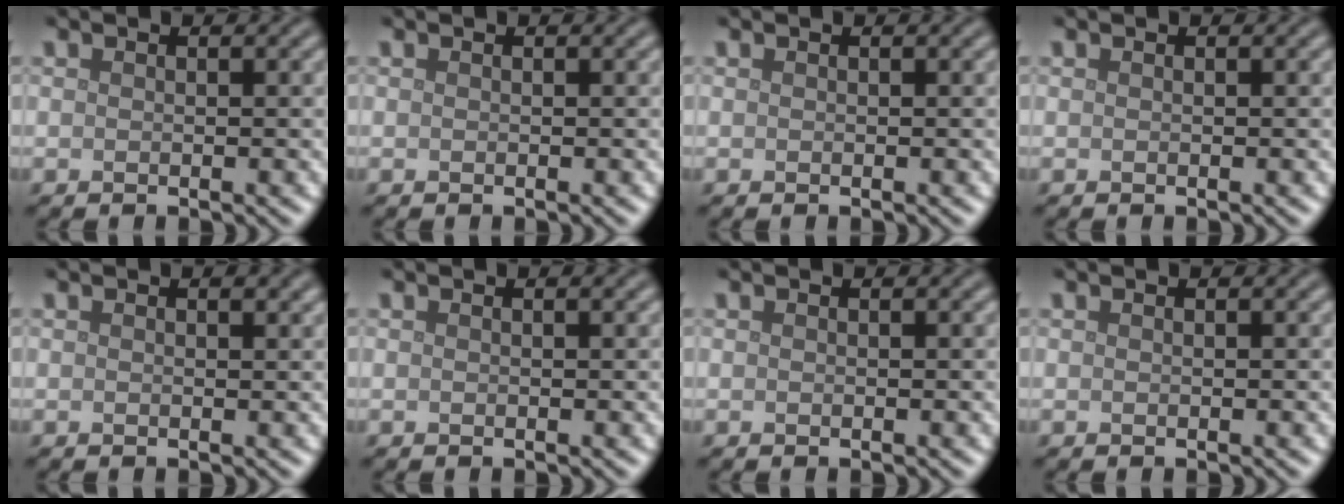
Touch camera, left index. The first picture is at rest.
{"total": 0.0}
{"total": 0.0}
{"total": 0.0}
{"total": 0.6, "force": [0.3, 0.2, 0.5], "torque": [-0.005, 0.000, 0.006]}
{"total": 0.0}
{"total": 0.0}
{"total": 0.0}